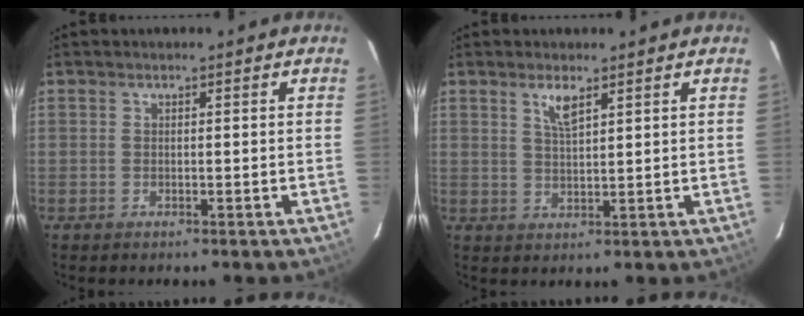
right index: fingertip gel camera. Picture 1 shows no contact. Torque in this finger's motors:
{"motor_torque": [0.09, 0.03, 0.18, 0.06]}